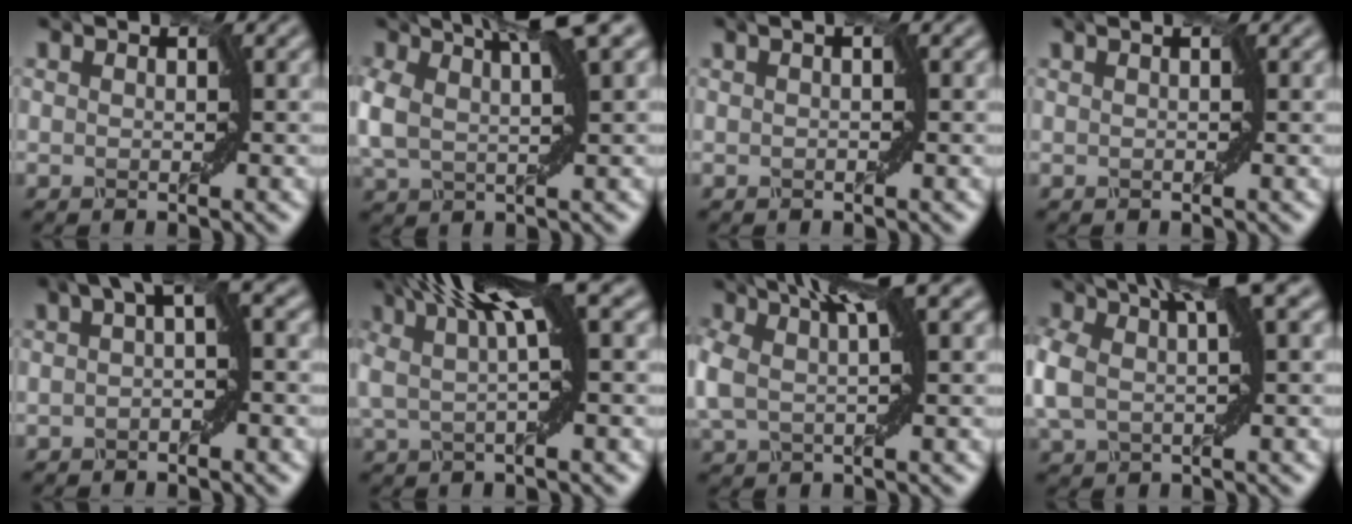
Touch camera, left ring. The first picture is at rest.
{"total": 6.0, "force": [2.8, 1.6, 5.1], "torque": [-0.112, 0.022, 0.051]}
{"total": 0.0}
{"total": 0.7, "force": [0.4, -0.5, -0.2], "torque": [-0.003, 0.001, 0.011]}
{"total": 3.1, "force": [0.8, 0.8, 2.9], "torque": [-0.039, 0.019, 0.004]}
{"total": 7.8, "force": [3.3, 1.4, 6.9], "torque": [-0.128, 0.024, 0.059]}
{"total": 5.5, "force": [2.2, 1.3, 4.9], "torque": [-0.109, 0.020, 0.040]}
{"total": 6.6, "force": [1.9, 2.6, 5.7], "torque": [-0.129, 0.015, 0.032]}